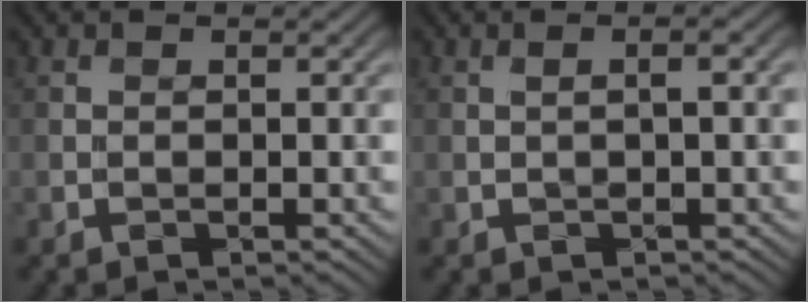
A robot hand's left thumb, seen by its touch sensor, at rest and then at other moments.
{"total": 1.5, "force": [0.3, -0.2, 1.5], "torque": [-0.030, 0.002, 0.004]}